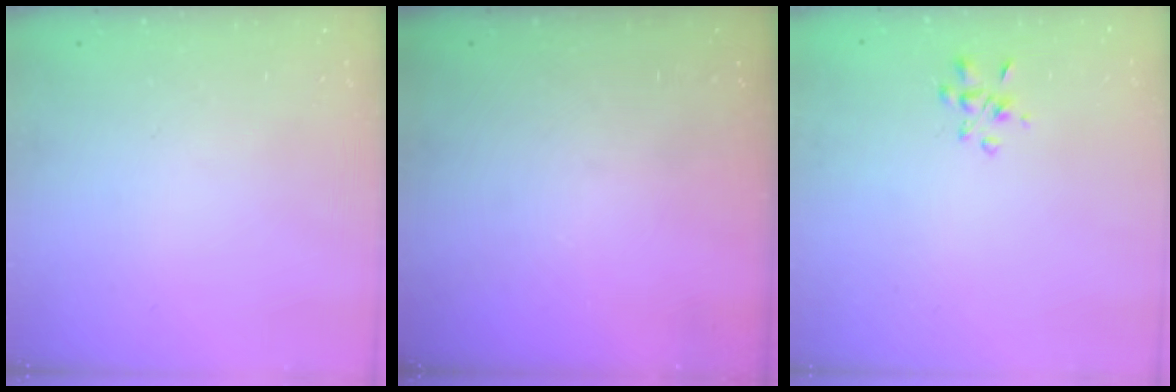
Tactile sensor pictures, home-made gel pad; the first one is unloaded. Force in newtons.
{"total": 0.0}
{"total": 3.6, "press": 3.3, "slide": 1.4}